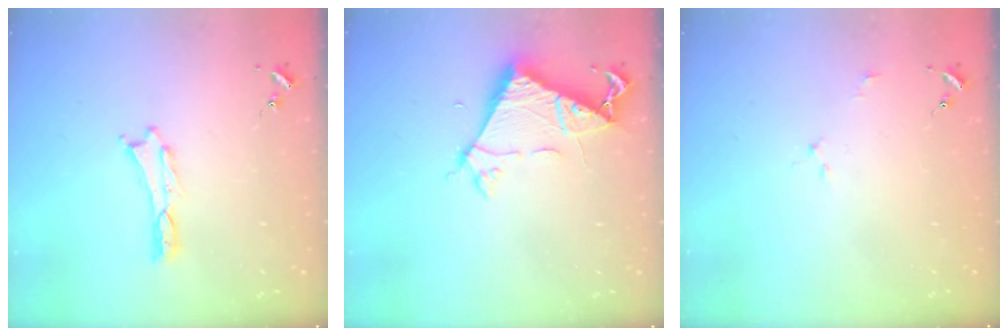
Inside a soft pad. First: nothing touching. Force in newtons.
{"total": 7.0, "press": 6.9, "slide": 0.6}
{"total": 2.2, "press": 2.2, "slide": 0.2}